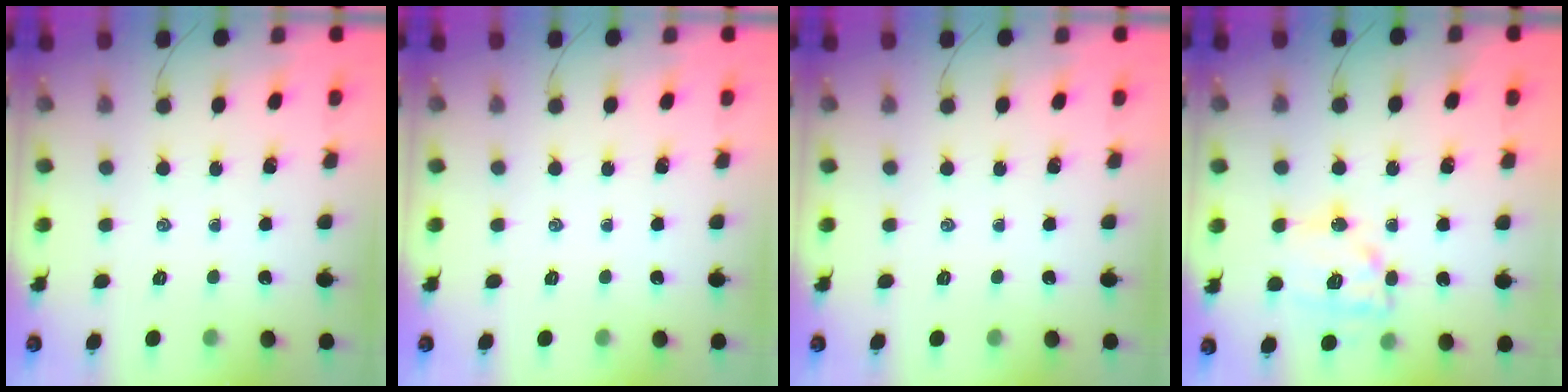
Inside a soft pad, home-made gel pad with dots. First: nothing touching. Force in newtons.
{"total": 0.0}
{"total": 0.0}
{"total": 13.6, "press": 13.5, "slide": 1.4}